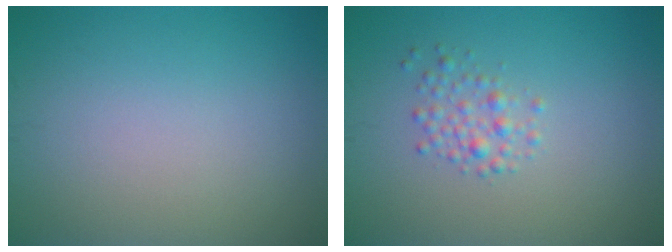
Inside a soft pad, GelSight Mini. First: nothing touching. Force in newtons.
{"total": 1.8, "press": 1.8, "slide": 0.0}